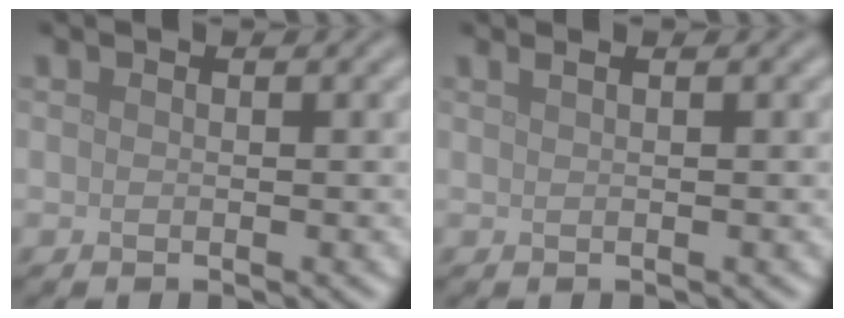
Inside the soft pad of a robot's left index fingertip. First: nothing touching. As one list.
[{"total": 1.8, "force": [1.0, 0.9, 1.2], "torque": [-0.005, 0.003, -0.004]}]